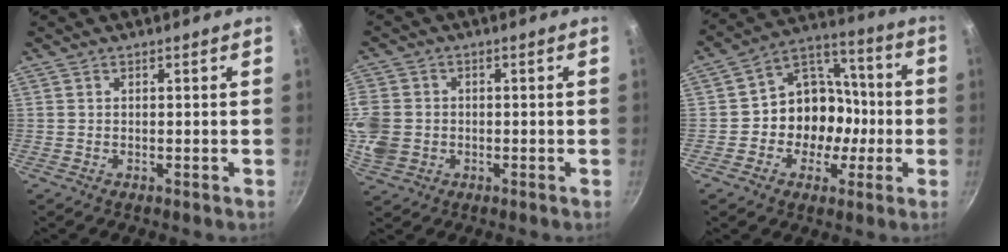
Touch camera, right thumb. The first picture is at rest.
{"total": 10.9, "force": [-0.9, 9.4, 5.4], "torque": [-0.136, 0.011, -0.021]}
{"total": 13.7, "force": [-2.3, 11.5, 7.2], "torque": [-0.062, 0.046, -0.046]}